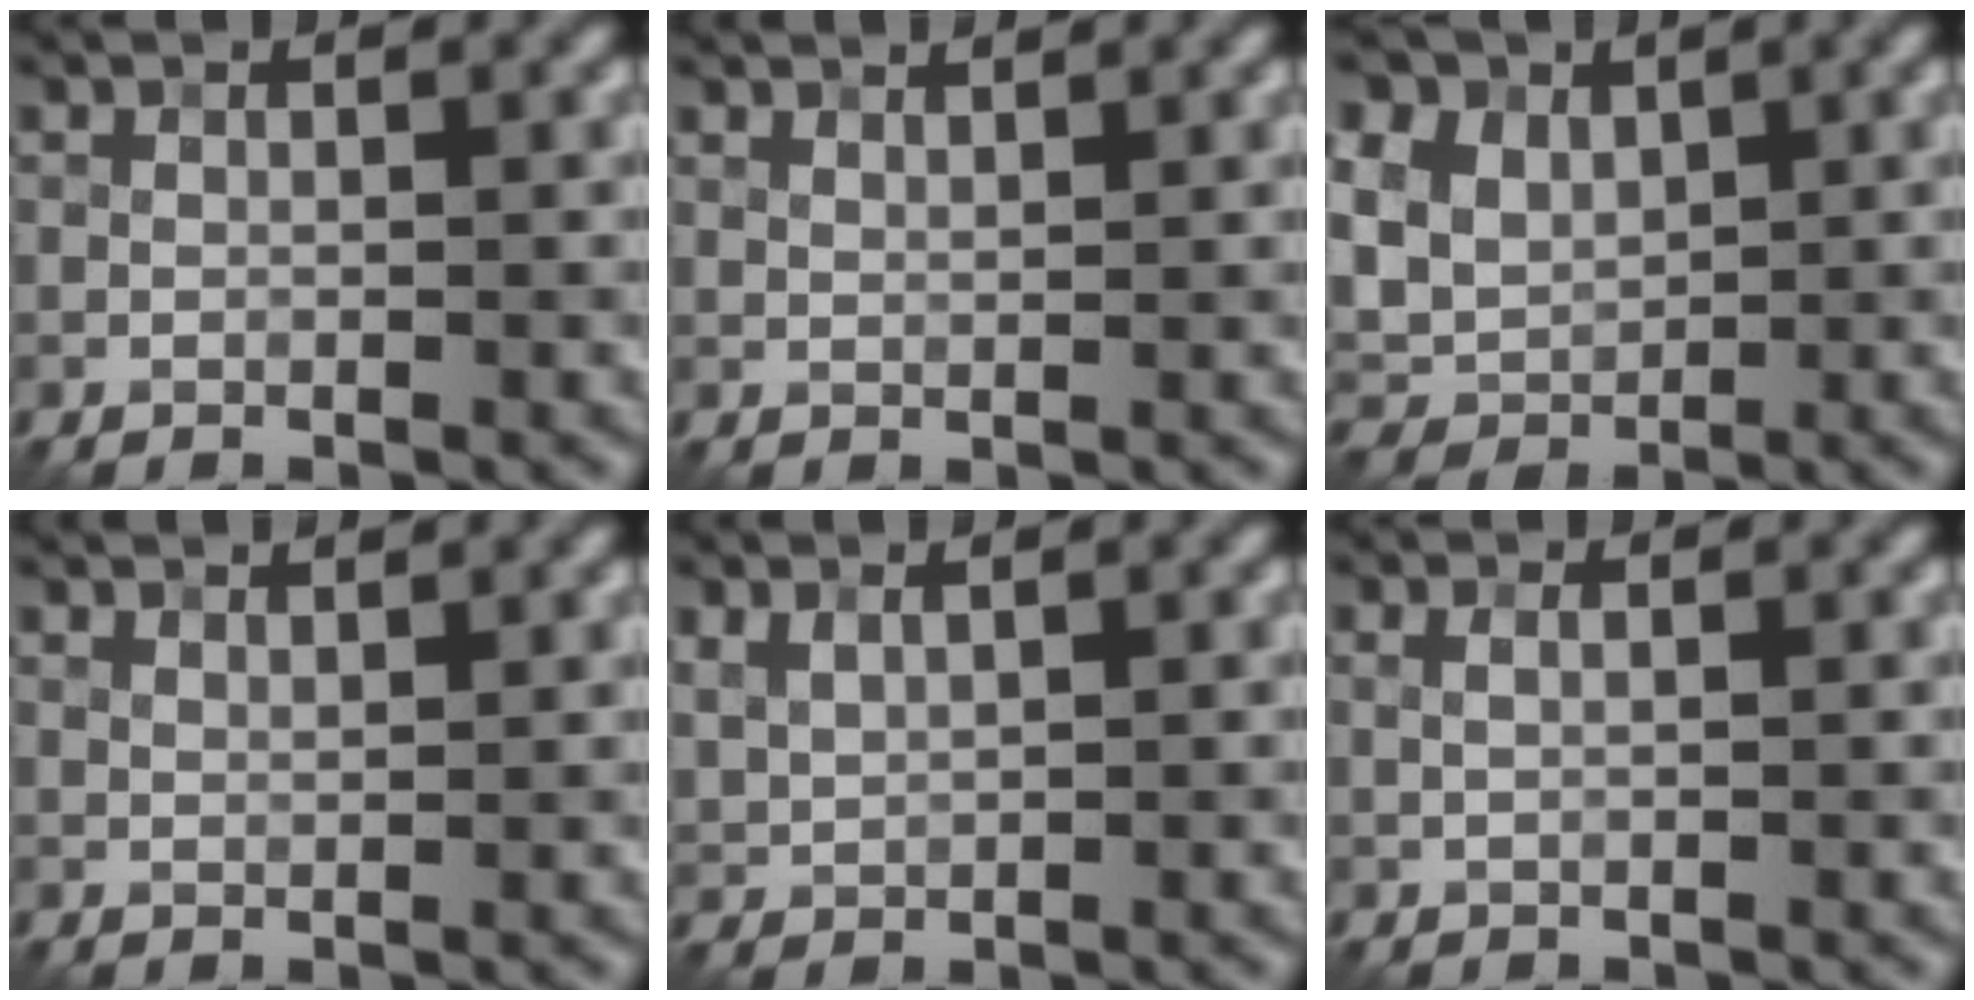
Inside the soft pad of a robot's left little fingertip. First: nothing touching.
{"total": 2.3, "force": [2.0, 0.5, 0.9], "torque": [-0.013, 0.001, 0.017]}
{"total": 12.5, "force": [5.1, 9.7, 6.0], "torque": [-0.155, 0.027, 0.080]}
{"total": 2.7, "force": [2.4, 0.6, 1.0], "torque": [-0.020, 0.003, 0.028]}
{"total": 1.5, "force": [1.2, 0.6, 0.8], "torque": [-0.022, -0.001, 0.028]}
{"total": 1.3, "force": [0.6, 0.6, 1.0], "torque": [-0.008, -0.001, 0.002]}